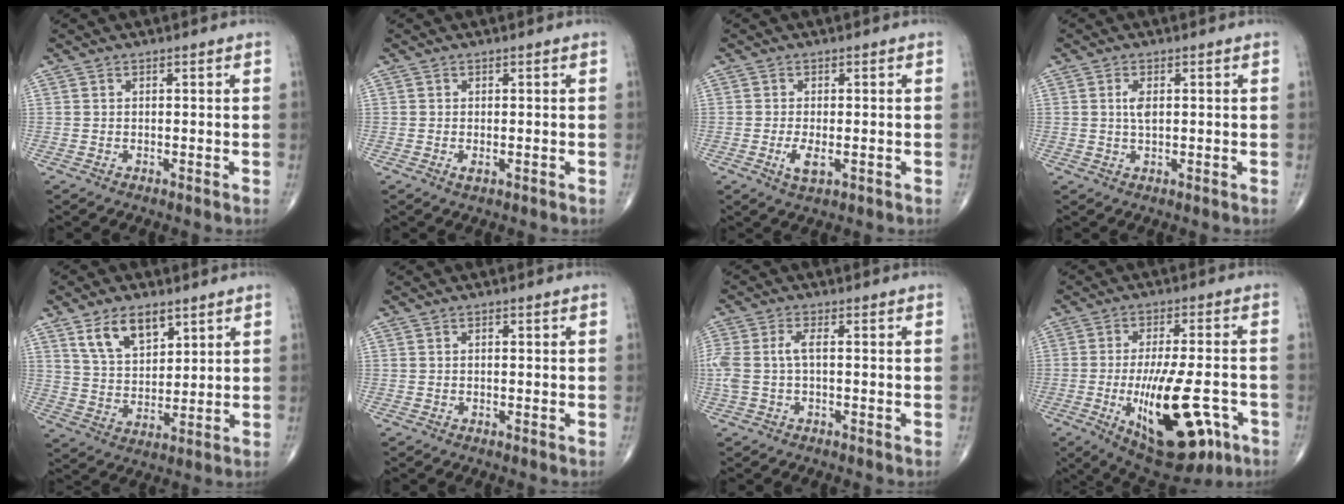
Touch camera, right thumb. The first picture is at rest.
{"total": 1.0, "force": [-0.3, 0.4, 0.9], "torque": [-0.012, -0.002, -0.005]}
{"total": 3.4, "force": [-1.0, 1.4, 3.0], "torque": [-0.058, -0.006, -0.018]}
{"total": 2.6, "force": [0.5, 1.2, 2.3], "torque": [-0.043, -0.002, 0.009]}
{"total": 9.8, "force": [5.6, 5.2, 6.1], "torque": [-0.090, -0.030, 0.110]}
{"total": 0.6, "force": [0.1, 0.2, 0.5], "torque": [-0.010, 0.005, 0.003]}
{"total": 5.2, "force": [0.1, 2.2, 4.7], "torque": [-0.135, 0.017, 0.001]}
{"total": 19.6, "force": [-6.6, 7.7, 16.7], "torque": [-0.261, 0.007, -0.085]}